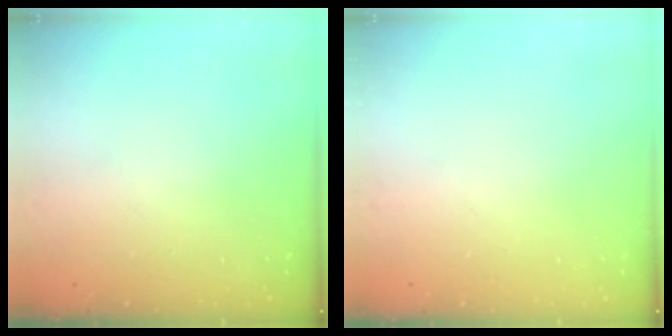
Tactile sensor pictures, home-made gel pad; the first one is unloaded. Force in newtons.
{"total": 0.0}